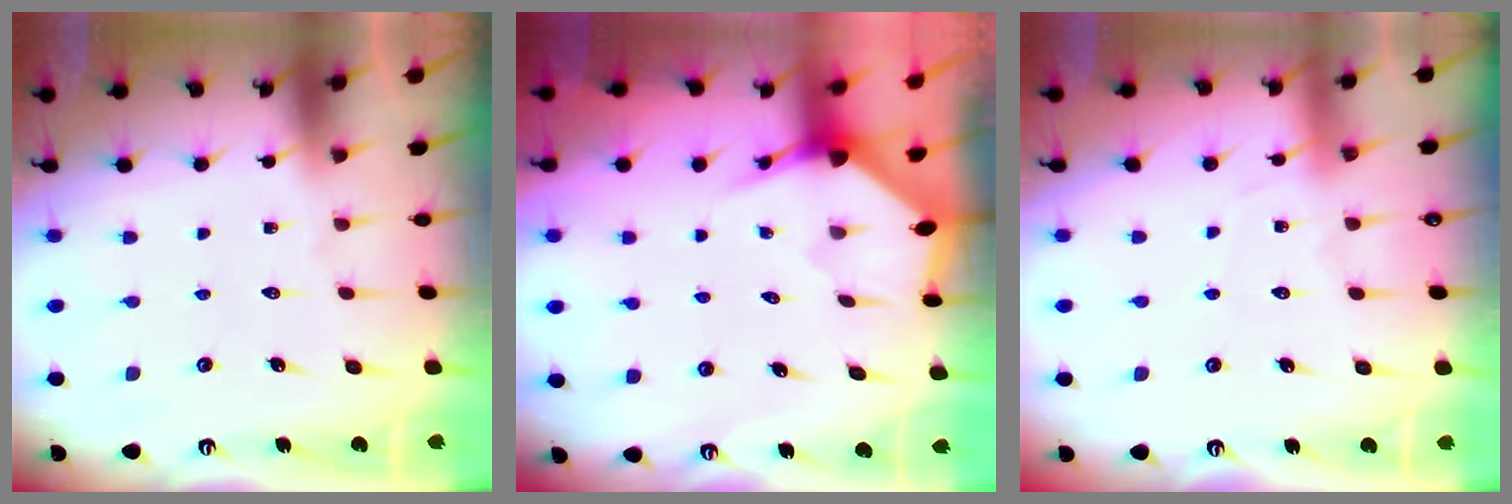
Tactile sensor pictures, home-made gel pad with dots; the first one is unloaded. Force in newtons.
{"total": 3.0, "press": 3.0, "slide": 0.3}
{"total": 5.2, "press": 5.1, "slide": 0.7}